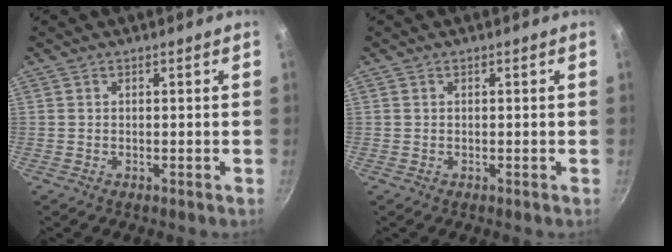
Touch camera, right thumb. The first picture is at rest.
{"total": 0.0}